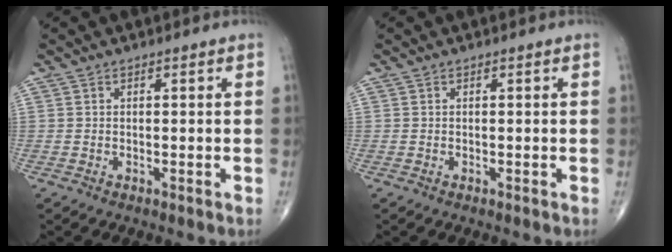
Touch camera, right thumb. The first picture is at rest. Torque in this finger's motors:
{"motor_torque": [-0.05, 0.05, 0.00, 0.00, 0.00]}